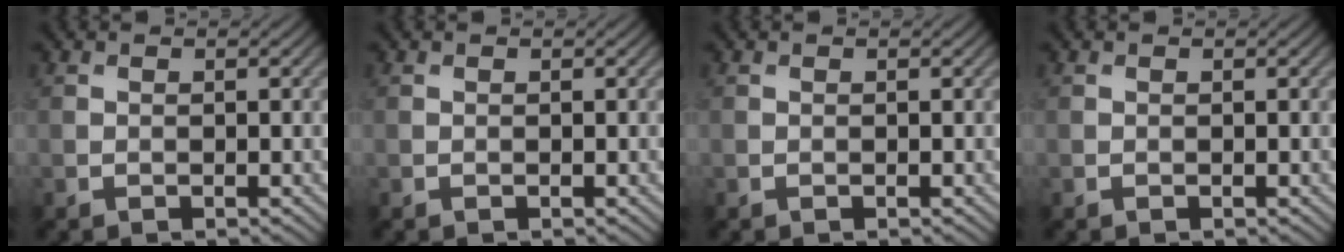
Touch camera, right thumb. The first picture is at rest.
{"total": 0.0}
{"total": 0.0}
{"total": 0.0}